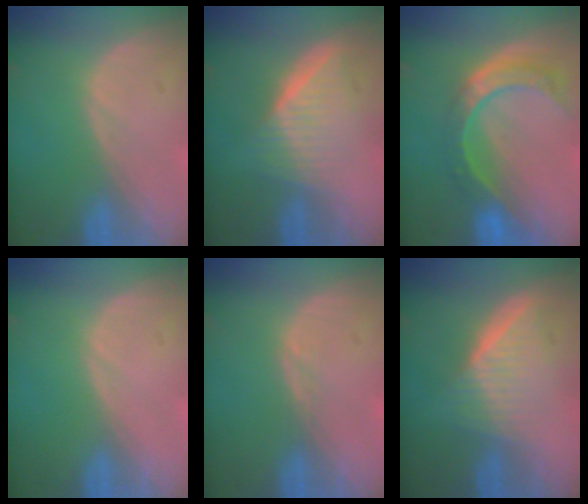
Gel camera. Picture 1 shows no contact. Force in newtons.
{"total": 6.7, "press": 6.0, "slide": 3.0}
{"total": 8.8, "press": 7.3, "slide": 4.9}
{"total": 0.0}
{"total": 1.0, "press": 0.8, "slide": 0.7}
{"total": 6.7, "press": 6.0, "slide": 3.0}